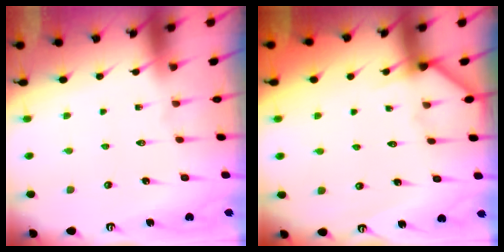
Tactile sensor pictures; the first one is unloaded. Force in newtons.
{"total": 3.0, "press": 3.0, "slide": 0.2}